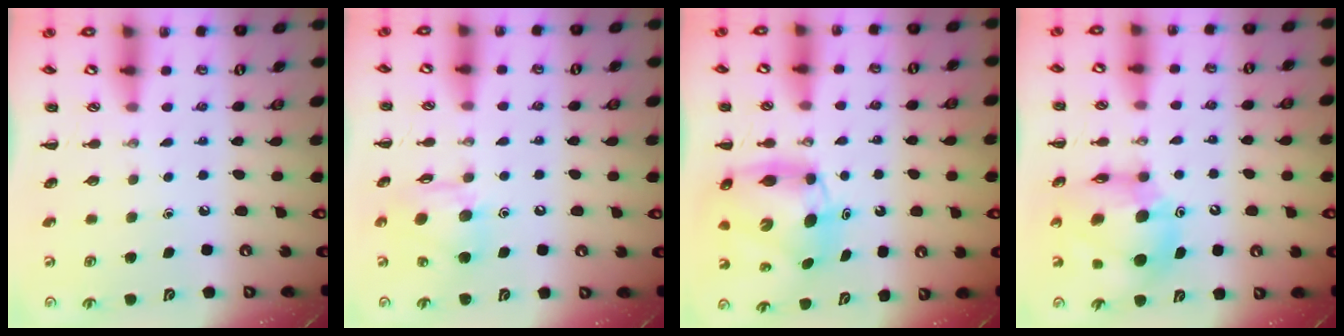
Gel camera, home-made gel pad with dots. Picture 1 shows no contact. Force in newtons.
{"total": 11.7, "press": 11.4, "slide": 2.5}
{"total": 8.4, "press": 8.1, "slide": 2.4}
{"total": 13.0, "press": 12.4, "slide": 3.8}